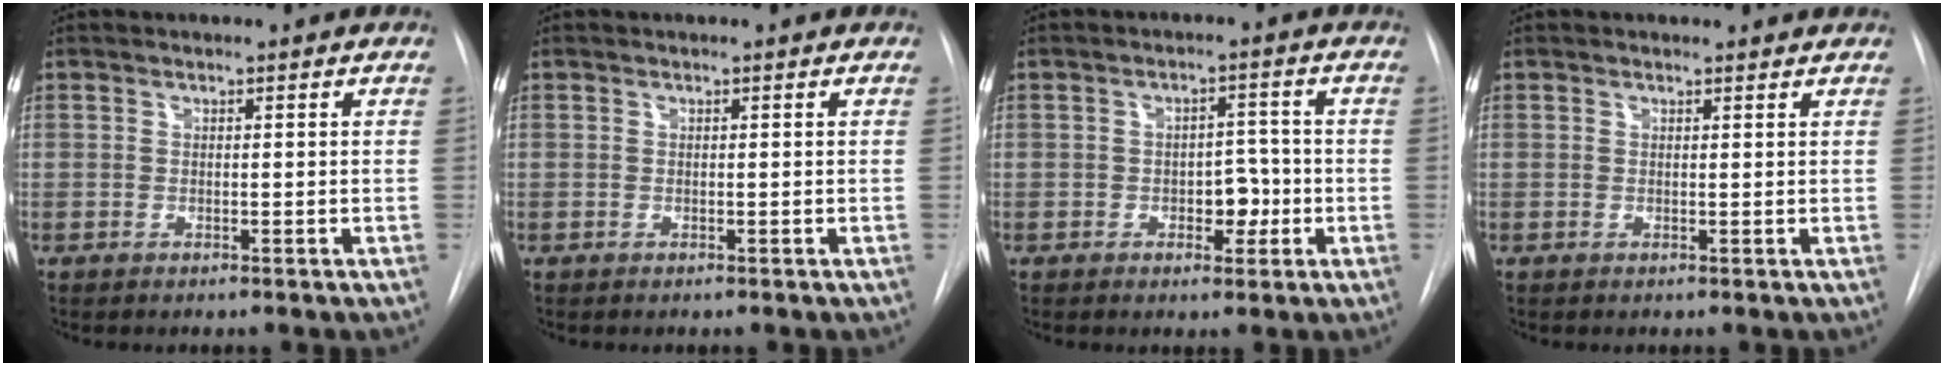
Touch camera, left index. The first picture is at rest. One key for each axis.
{"total": 0.0}
{"total": 4.2, "fx": -1.3, "fy": 2.5, "fz": 3.1, "tx": -0.035, "ty": 0.007, "tz": -0.015}
{"total": 1.2, "fx": 1.2, "fy": 0.3, "fz": -0.1, "tx": -0.013, "ty": -0.001, "tz": 0.010}